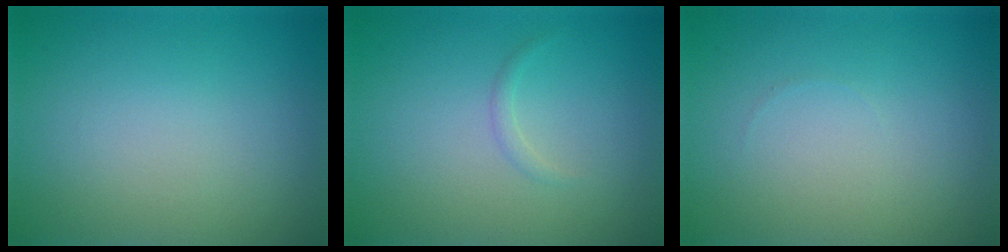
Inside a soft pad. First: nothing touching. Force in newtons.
{"total": 0.7, "press": 0.7, "slide": 0.0}
{"total": 0.0}